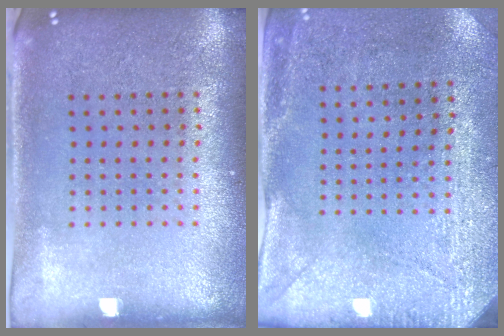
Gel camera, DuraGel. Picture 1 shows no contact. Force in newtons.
{"total": 2.9, "press": 2.3, "slide": 1.8}